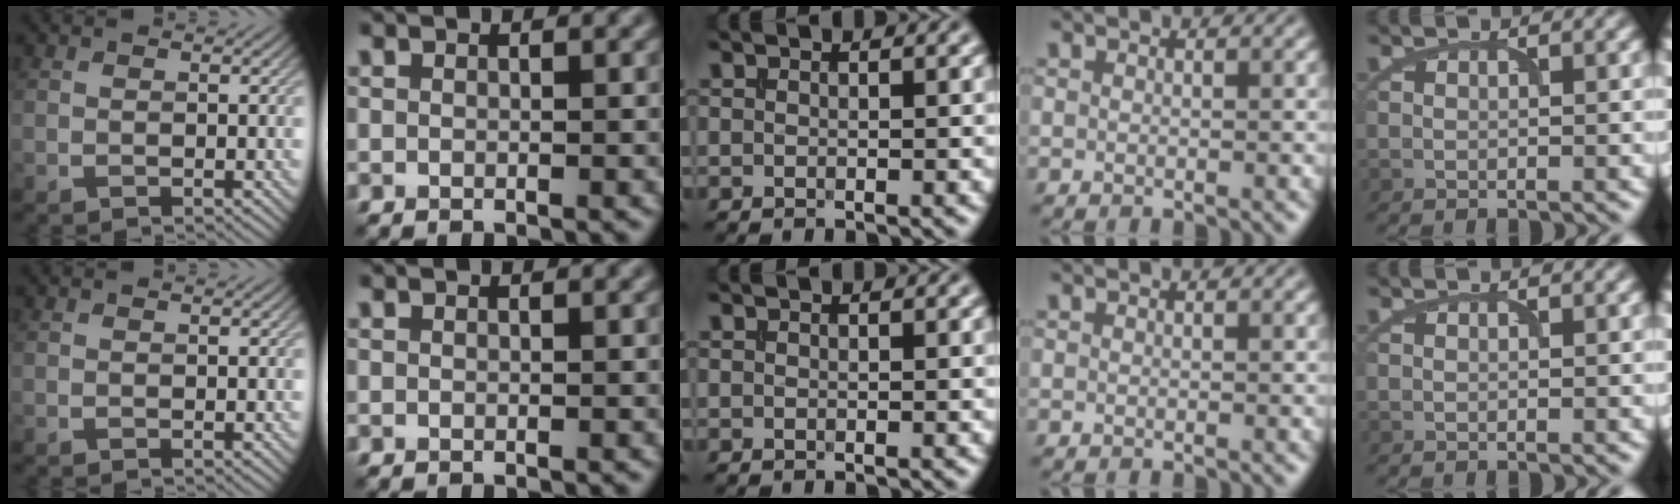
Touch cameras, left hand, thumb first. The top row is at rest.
{}